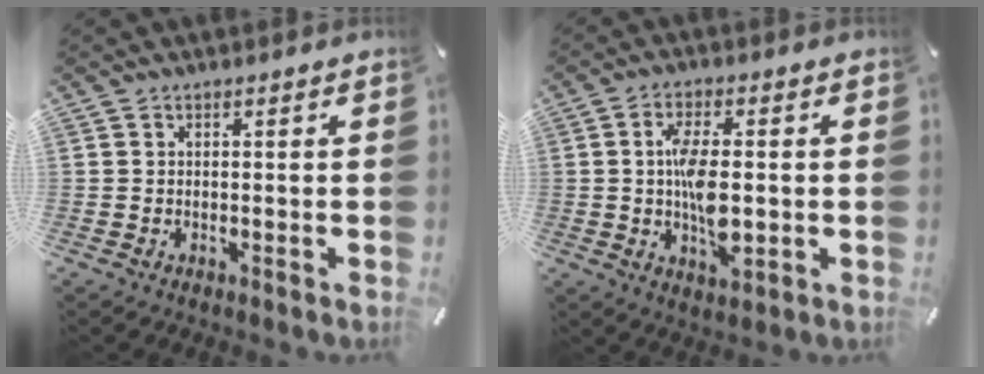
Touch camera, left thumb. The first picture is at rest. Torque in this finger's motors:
{"motor_torque": [1.30, 2.81, 0.93, -0.49, 0.13]}